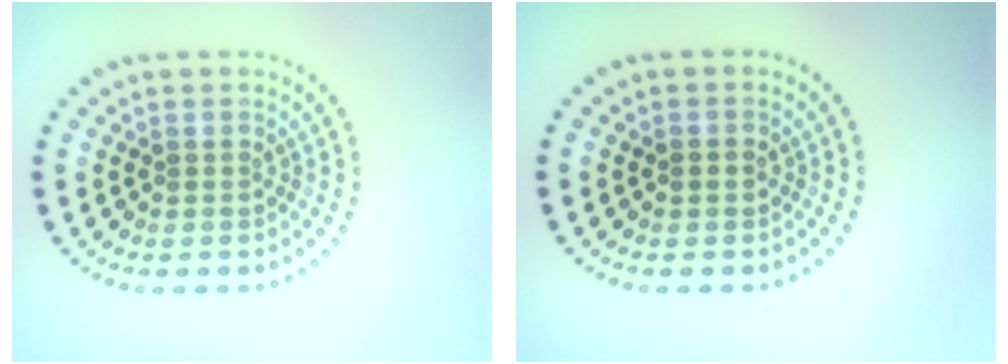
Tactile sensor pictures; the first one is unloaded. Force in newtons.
{"total": 1.1, "press": 1.1, "slide": 0.1}